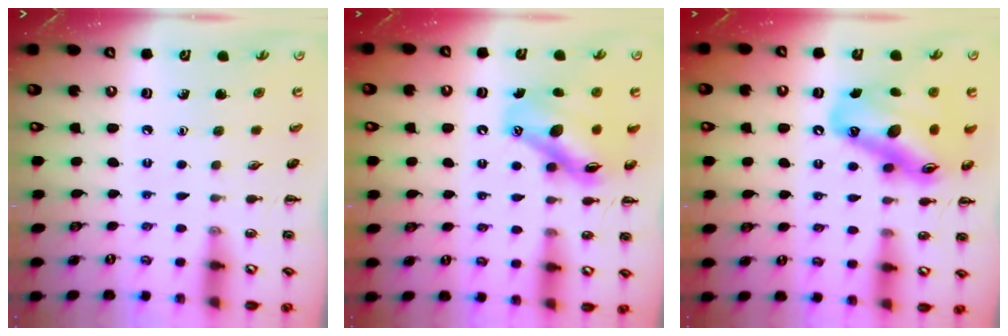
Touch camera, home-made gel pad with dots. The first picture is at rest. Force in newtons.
{"total": 12.6, "press": 12.2, "slide": 3.3}
{"total": 18.7, "press": 17.8, "slide": 5.6}